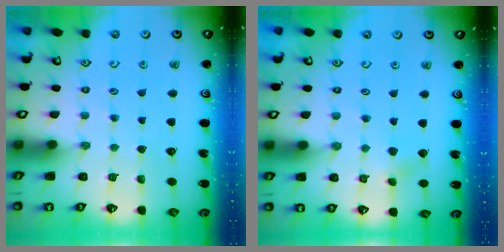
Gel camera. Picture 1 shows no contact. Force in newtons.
{"total": 3.8, "press": 3.7, "slide": 0.9}